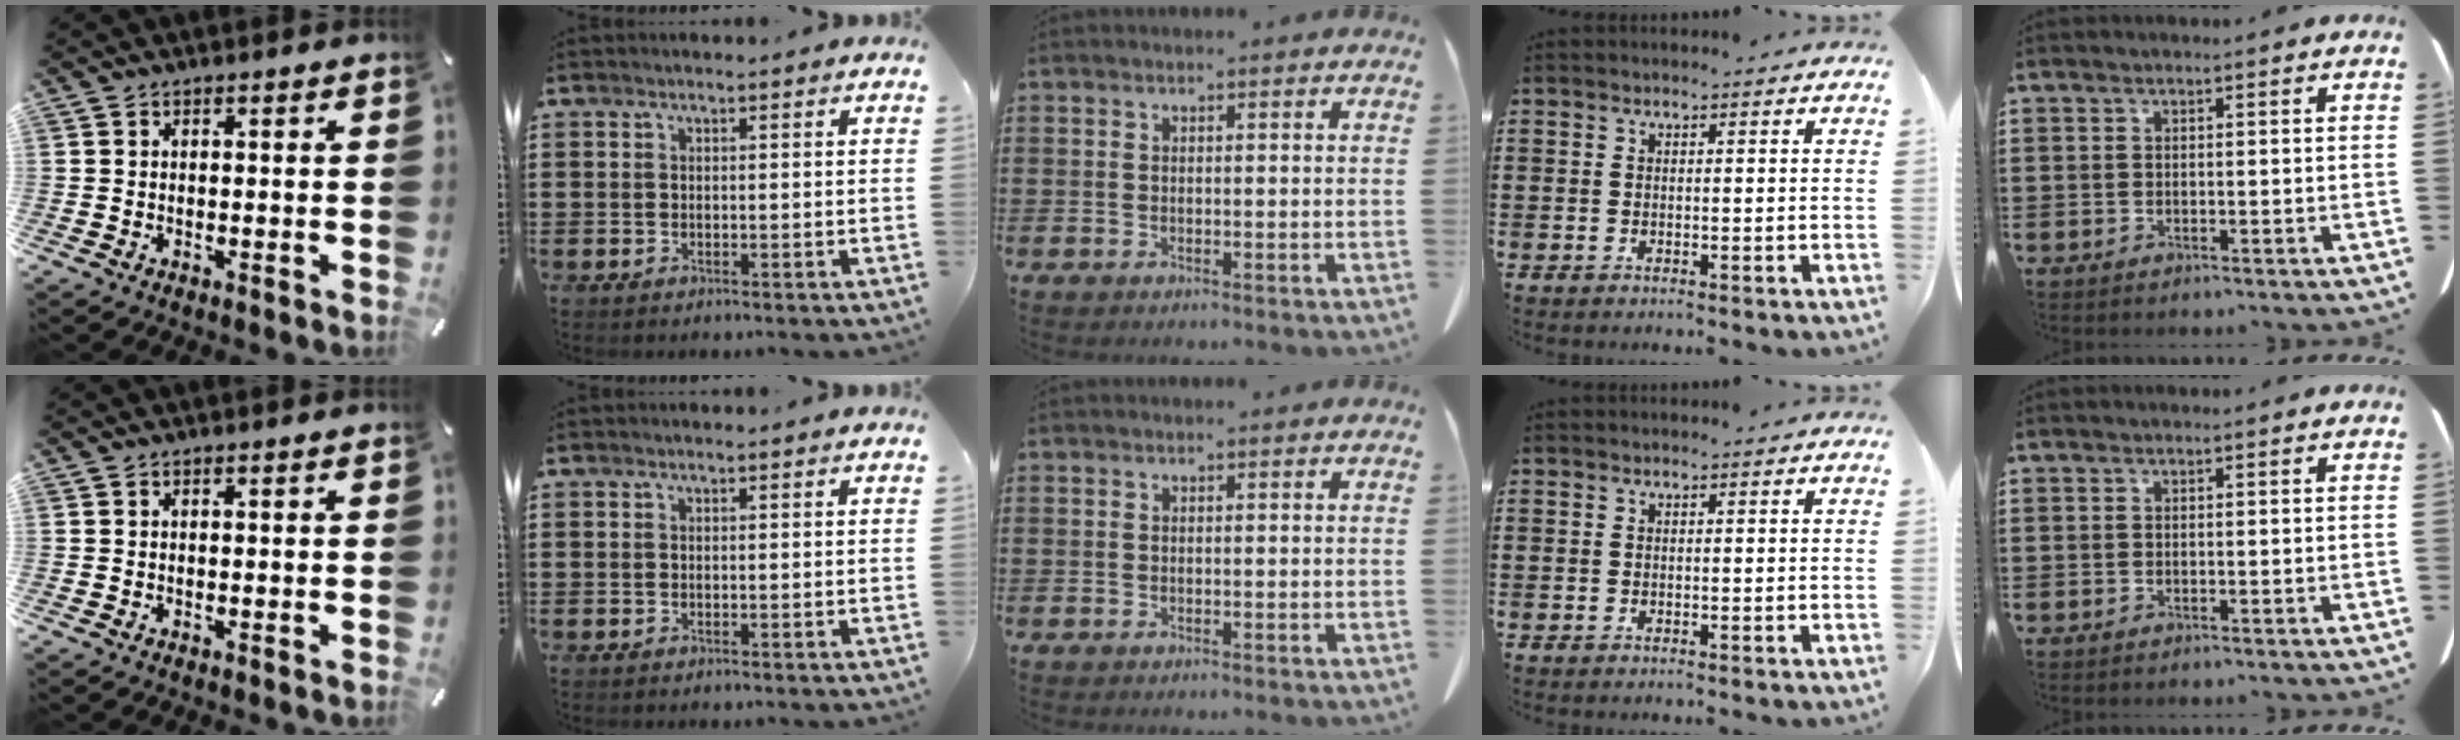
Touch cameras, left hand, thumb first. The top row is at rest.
{}